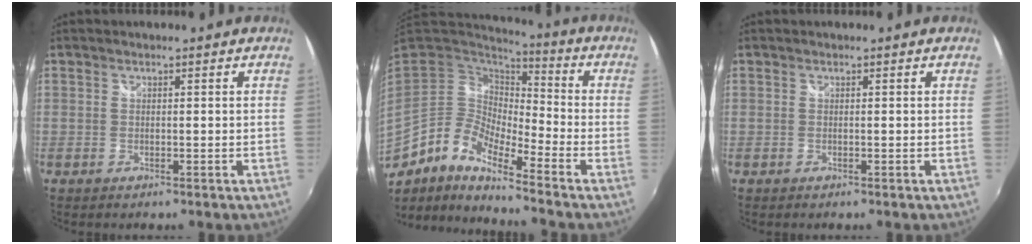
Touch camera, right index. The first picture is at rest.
{"total": 12.2, "force": [-6.7, 4.3, 9.3], "torque": [-0.159, -0.011, -0.139]}
{"total": 0.0}